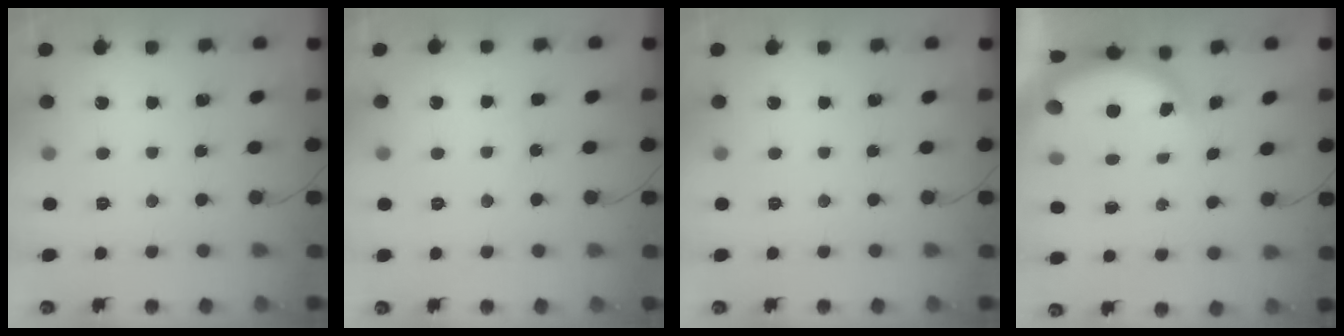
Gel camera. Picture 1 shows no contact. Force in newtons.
{"total": 5.0, "press": 5.0, "slide": 0.4}
{"total": 0.0}
{"total": 4.8, "press": 4.7, "slide": 1.2}